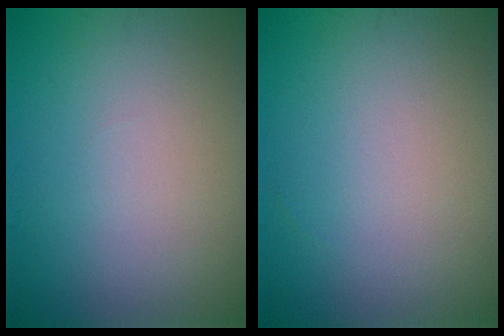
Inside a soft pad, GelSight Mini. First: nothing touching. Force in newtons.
{"total": 0.0}